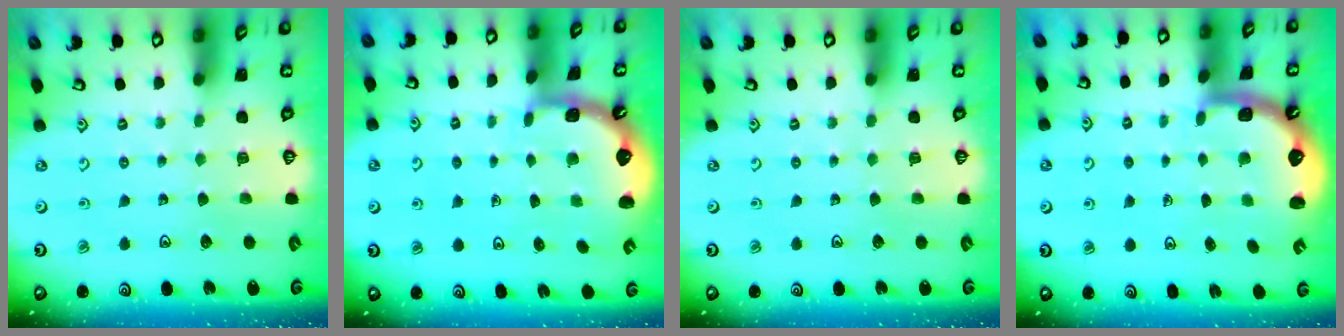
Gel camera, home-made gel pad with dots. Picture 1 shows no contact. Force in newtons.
{"total": 1.2, "press": 1.2, "slide": 0.1}
{"total": 0.0}
{"total": 1.9, "press": 1.7, "slide": 0.6}